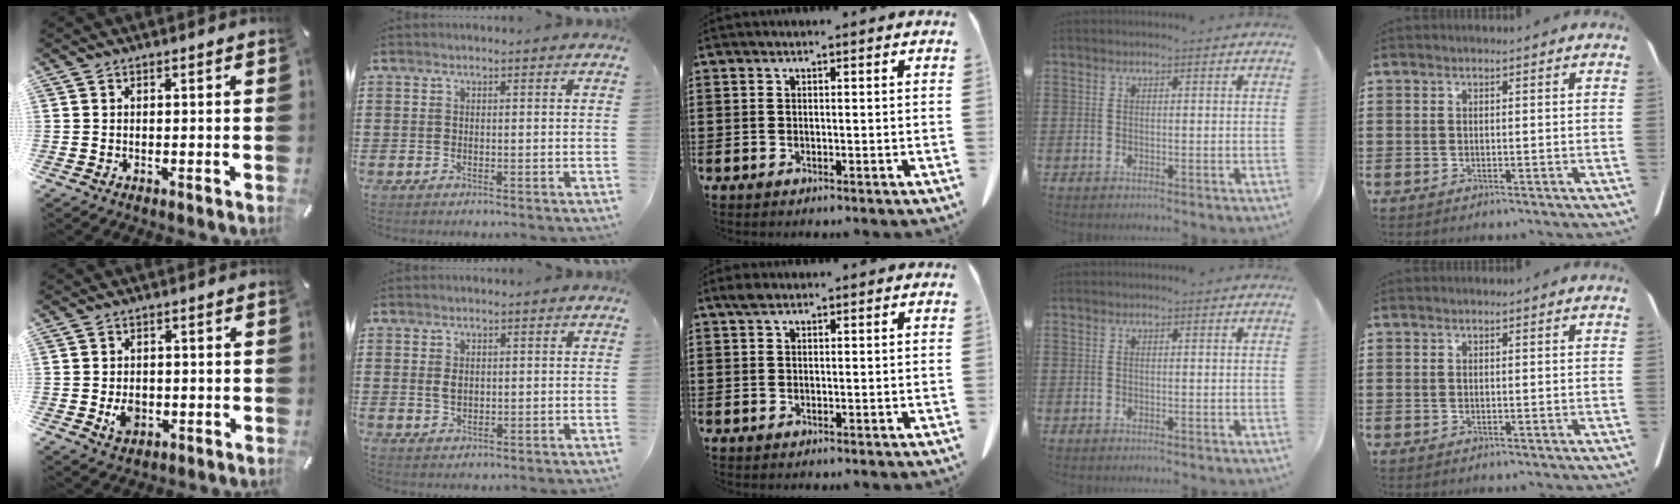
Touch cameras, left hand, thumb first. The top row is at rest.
{"thumb": {"total": 4.9, "force": [-1.0, 3.9, 2.8], "torque": [-0.037, -0.002, -0.018]}, "index": {"total": 1.9, "force": [0.5, 1.1, 1.4], "torque": [-0.032, 0.005, 0.009]}, "middle": {"total": 1.3, "force": [0.8, 0.7, 0.8], "torque": [-0.019, 0.004, 0.015]}}